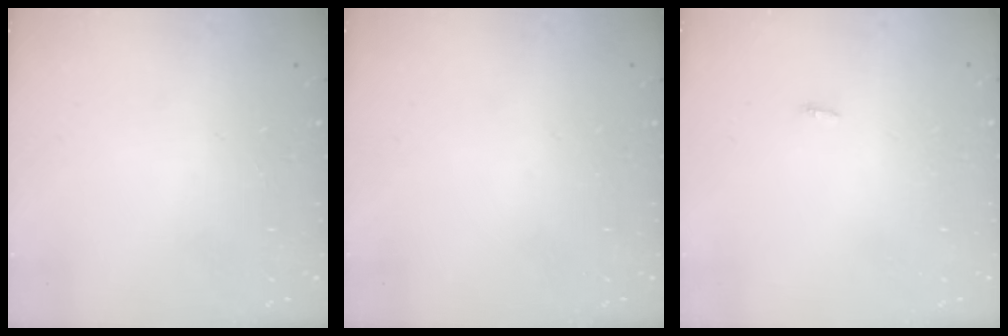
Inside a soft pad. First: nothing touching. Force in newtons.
{"total": 0.0}
{"total": 2.8, "press": 1.8, "slide": 2.2}